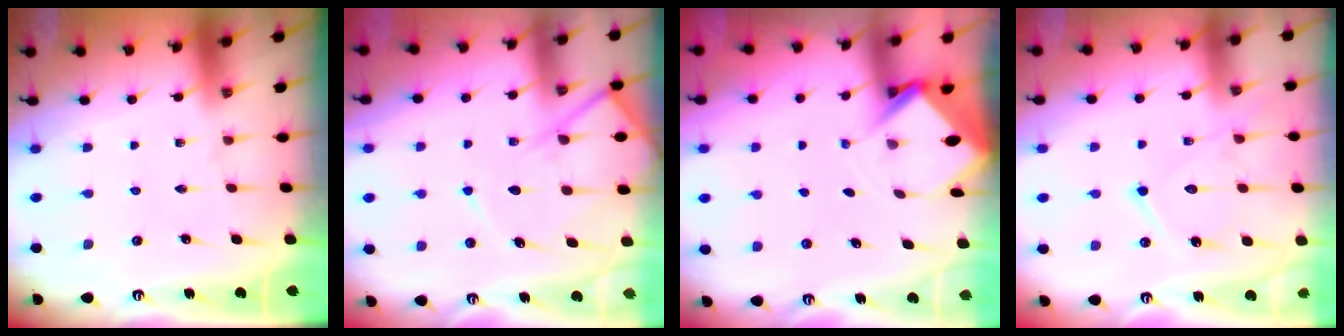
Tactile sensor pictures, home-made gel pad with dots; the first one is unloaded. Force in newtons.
{"total": 10.3, "press": 10.3, "slide": 1.0}
{"total": 3.4, "press": 3.4, "slide": 0.2}
{"total": 14.0, "press": 13.9, "slide": 1.0}